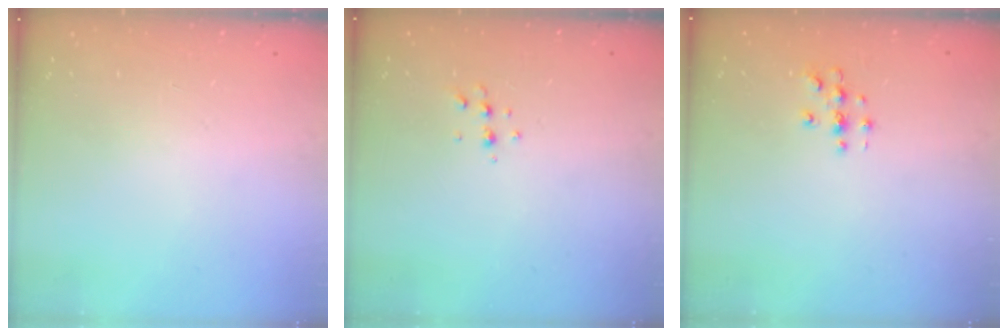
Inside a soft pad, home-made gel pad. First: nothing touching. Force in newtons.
{"total": 4.3, "press": 4.2, "slide": 0.6}
{"total": 2.8, "press": 2.8, "slide": 0.2}